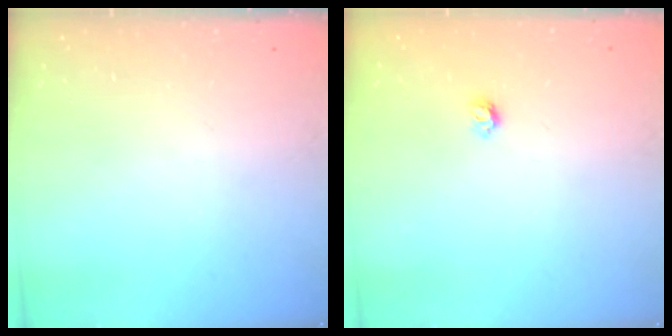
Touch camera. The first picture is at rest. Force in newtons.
{"total": 3.8, "press": 3.7, "slide": 0.6}